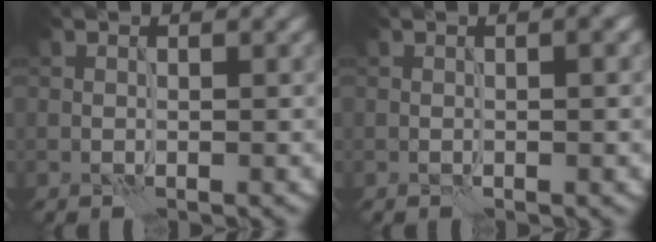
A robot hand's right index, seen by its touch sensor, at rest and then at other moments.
{"total": 1.6, "force": [0.1, 0.4, 1.5], "torque": [-0.011, 0.005, -0.001]}